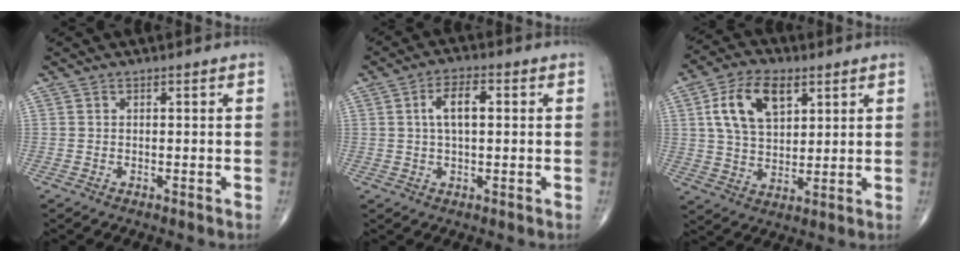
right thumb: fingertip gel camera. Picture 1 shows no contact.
{"total": 6.0, "force": [1.0, 2.7, 5.2], "torque": [-0.092, 0.011, 0.015]}
{"total": 12.4, "force": [4.7, 7.3, 8.8], "torque": [-0.149, -0.008, 0.088]}